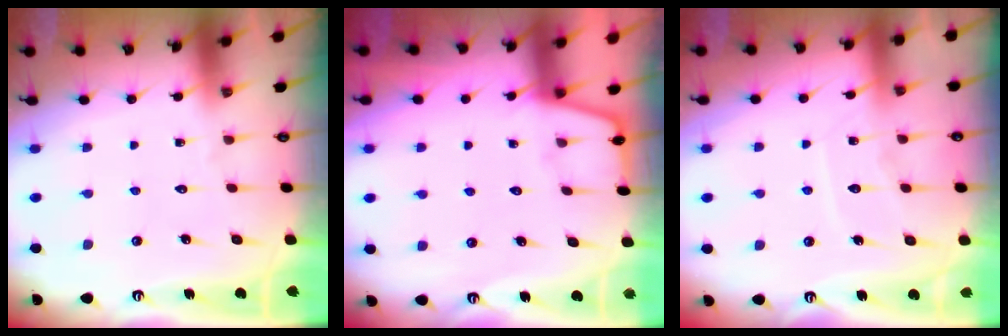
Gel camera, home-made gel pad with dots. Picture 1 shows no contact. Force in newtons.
{"total": 2.3, "press": 2.3, "slide": 0.4}
{"total": 6.5, "press": 6.5, "slide": 0.7}